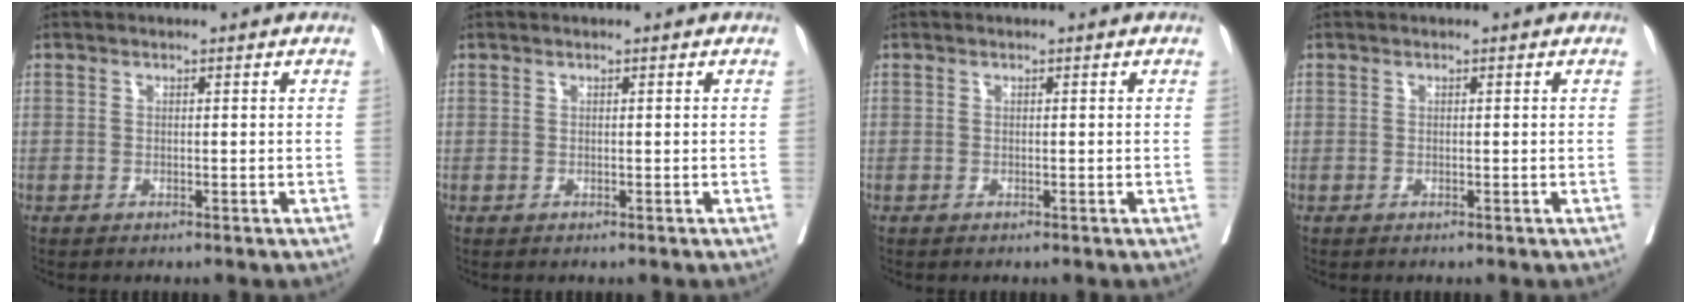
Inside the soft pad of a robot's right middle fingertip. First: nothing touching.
{"total": 0.0}
{"total": 0.0}
{"total": 0.0}